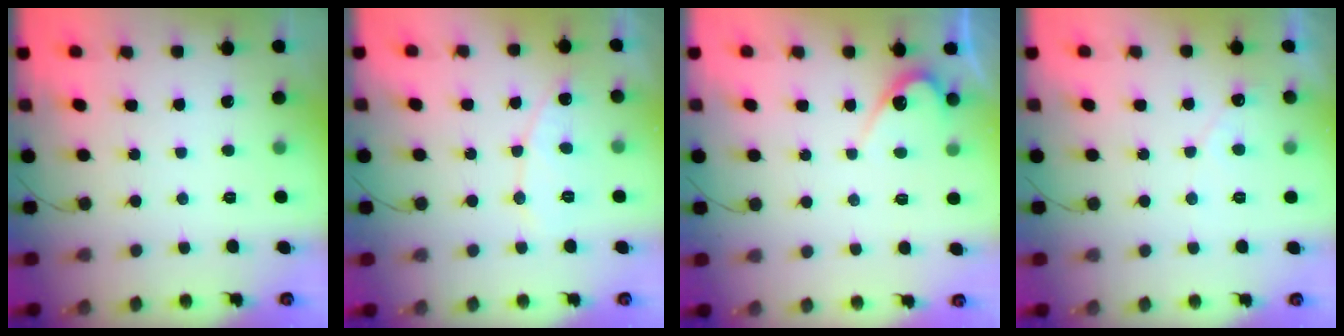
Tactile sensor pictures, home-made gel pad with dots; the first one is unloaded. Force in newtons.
{"total": 7.0, "press": 7.0, "slide": 0.6}
{"total": 4.9, "press": 4.9, "slide": 0.4}
{"total": 3.7, "press": 3.7, "slide": 0.1}